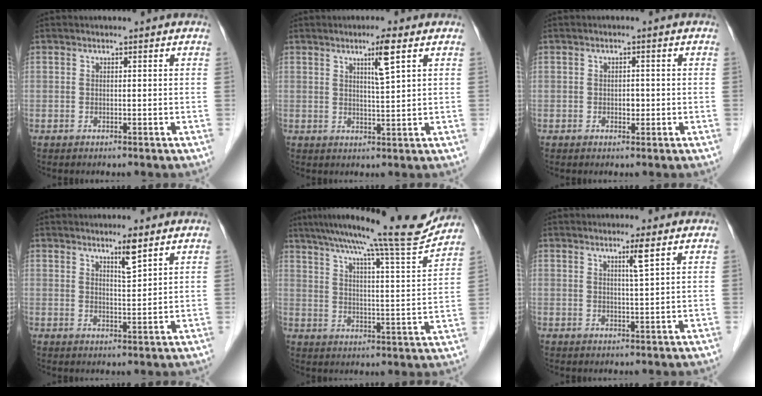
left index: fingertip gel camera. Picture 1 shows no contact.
{"total": 4.2, "force": [2.1, -0.3, 3.7], "torque": [-0.066, -0.005, 0.038]}
{"total": 1.3, "force": [-0.4, 0.9, 0.9], "torque": [-0.014, -0.002, -0.004]}
{"total": 3.2, "force": [2.2, 0.0, 2.3], "torque": [-0.045, -0.006, 0.040]}
{"total": 17.2, "force": [15.2, -0.9, 7.9], "torque": [-0.123, -0.023, 0.212]}
{"total": 2.3, "force": [1.1, -0.6, 1.9], "torque": [-0.036, -0.008, 0.023]}